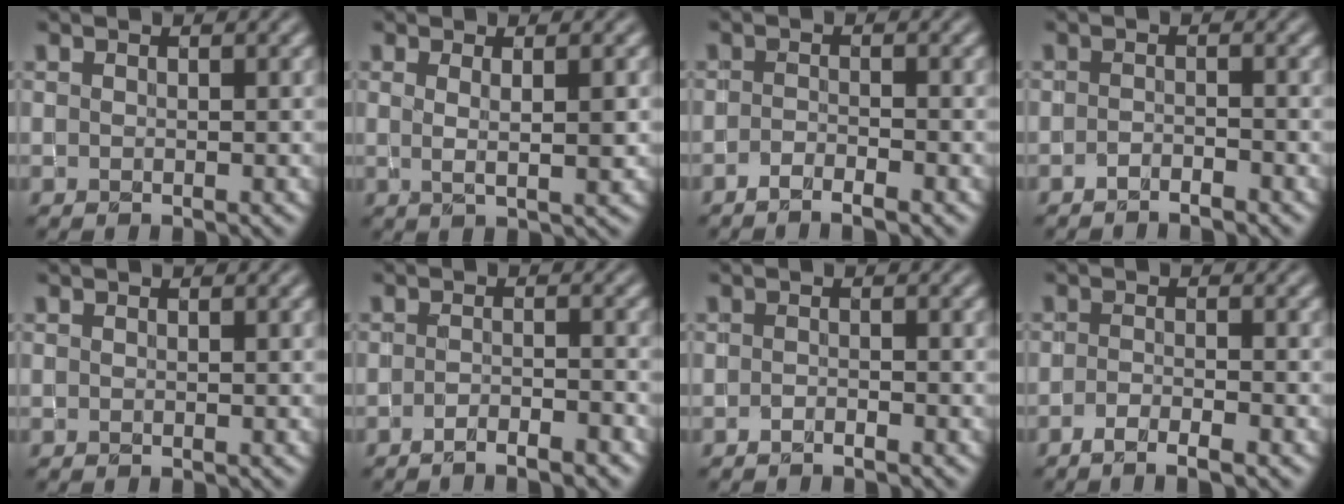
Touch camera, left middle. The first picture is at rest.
{"total": 2.4, "force": [0.5, 0.5, 2.3], "torque": [-0.036, -0.002, 0.007]}
{"total": 1.9, "force": [-1.4, 0.3, 1.3], "torque": [-0.024, -0.002, -0.030]}
{"total": 1.3, "force": [-1.2, 0.1, 0.4], "torque": [-0.007, 0.002, -0.024]}
{"total": 0.0}
{"total": 2.5, "force": [-2.0, 0.4, 1.5], "torque": [-0.023, 0.004, -0.037]}
{"total": 0.8, "force": [-0.7, 0.1, 0.4], "torque": [-0.008, 0.001, -0.014]}
{"total": 2.6, "force": [-1.7, 0.5, 1.9], "torque": [-0.034, -0.002, -0.036]}